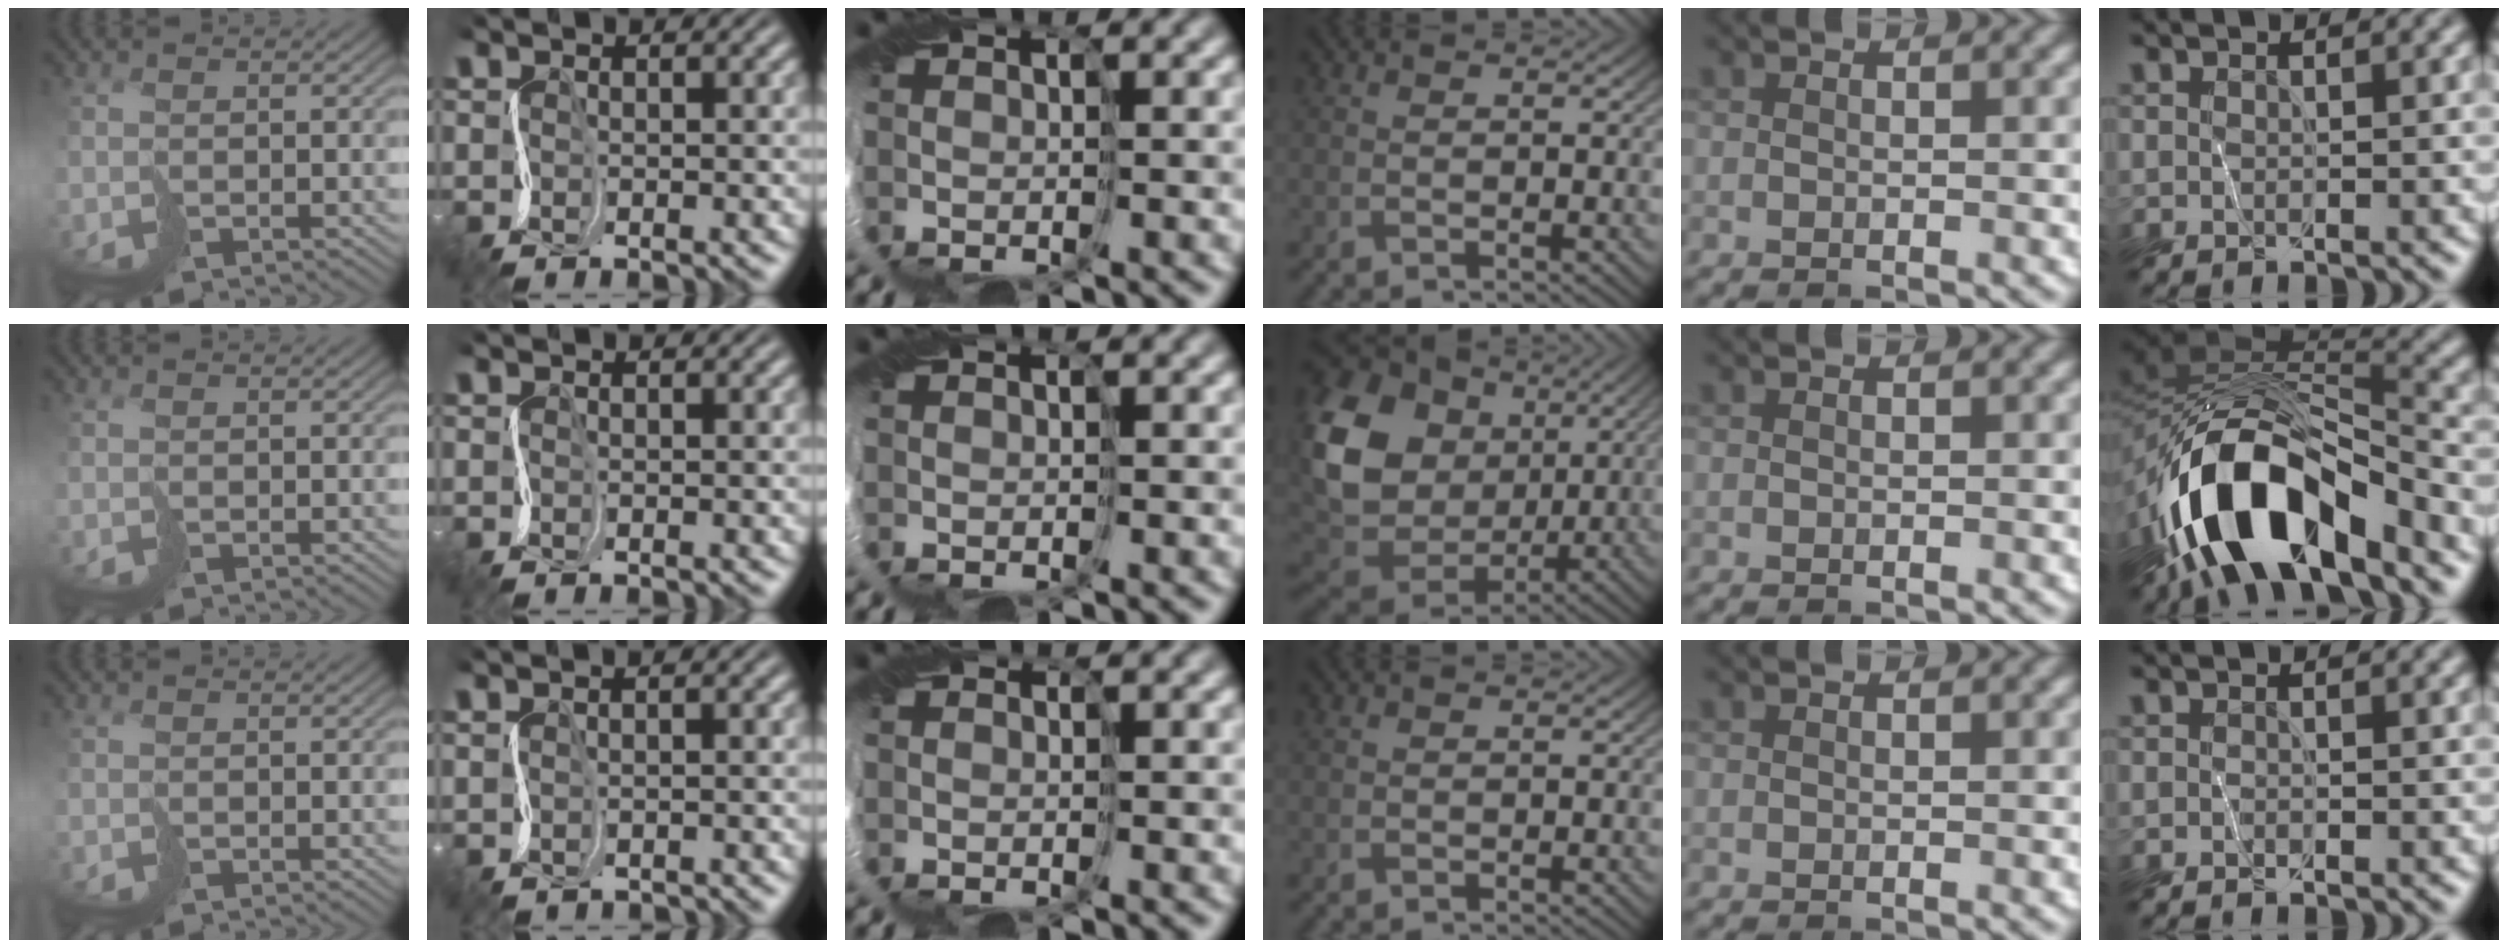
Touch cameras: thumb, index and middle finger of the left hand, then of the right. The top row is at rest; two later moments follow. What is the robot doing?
{"motion": "cut", "object": "bubble wrap"}